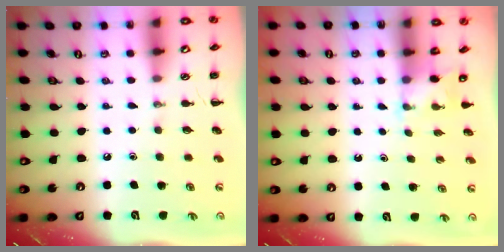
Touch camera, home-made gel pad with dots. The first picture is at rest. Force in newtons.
{"total": 2.2, "press": 2.1, "slide": 0.7}